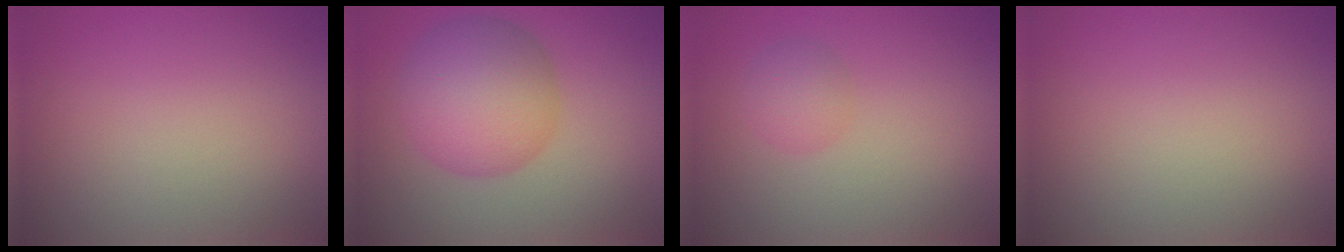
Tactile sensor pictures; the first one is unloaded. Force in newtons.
{"total": 7.4, "press": 7.4, "slide": 0.2}
{"total": 1.8, "press": 1.8, "slide": 0.1}
{"total": 0.0}